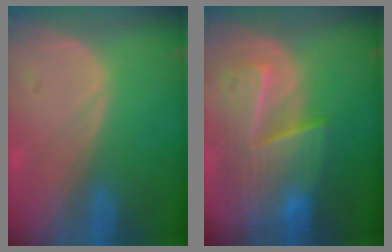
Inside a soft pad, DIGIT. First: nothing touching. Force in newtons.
{"total": 9.3, "press": 8.3, "slide": 4.3}